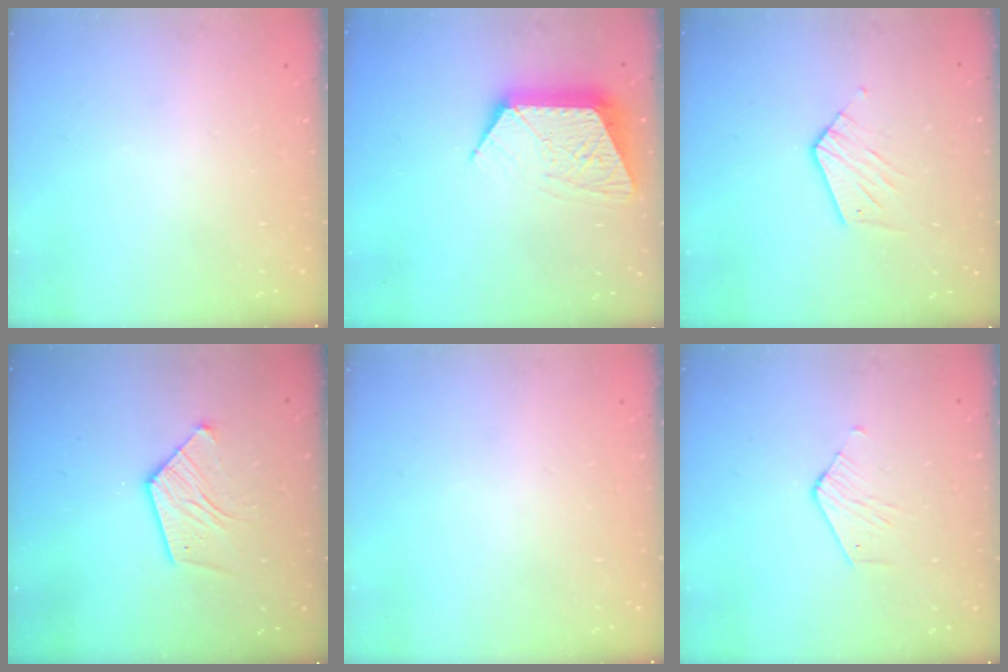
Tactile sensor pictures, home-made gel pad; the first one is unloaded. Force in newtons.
{"total": 11.8, "press": 11.8, "slide": 0.8}
{"total": 7.6, "press": 7.6, "slide": 0.5}
{"total": 10.7, "press": 10.7, "slide": 1.1}
{"total": 0.0}
{"total": 2.5, "press": 2.5, "slide": 0.2}